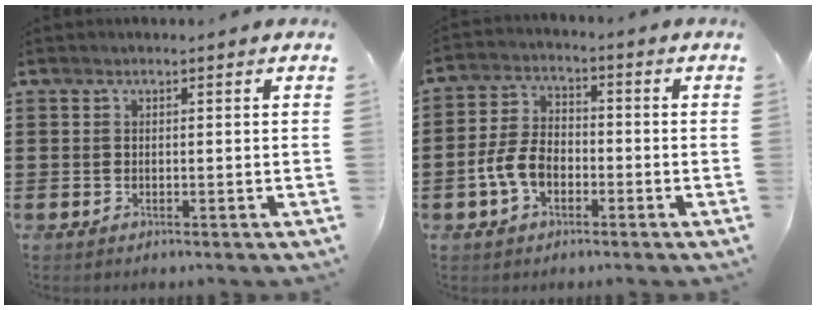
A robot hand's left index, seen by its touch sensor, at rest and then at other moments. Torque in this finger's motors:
{"motor_torque": [1.07, 0.80, 0.37, 0.07]}